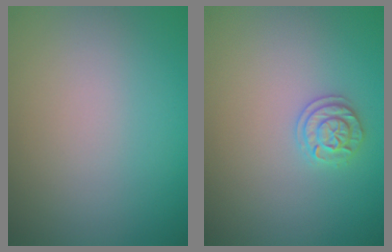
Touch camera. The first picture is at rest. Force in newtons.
{"total": 1.8, "press": 1.8, "slide": 0.5}